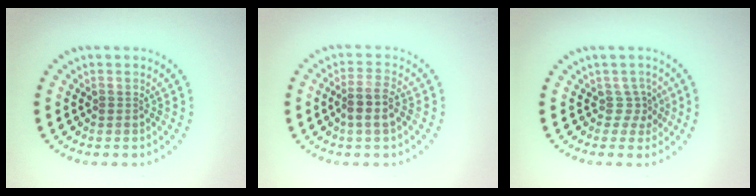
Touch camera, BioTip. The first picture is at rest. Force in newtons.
{"total": 2.5, "press": 2.3, "slide": 1.0}
{"total": 2.0, "press": 1.3, "slide": 1.5}